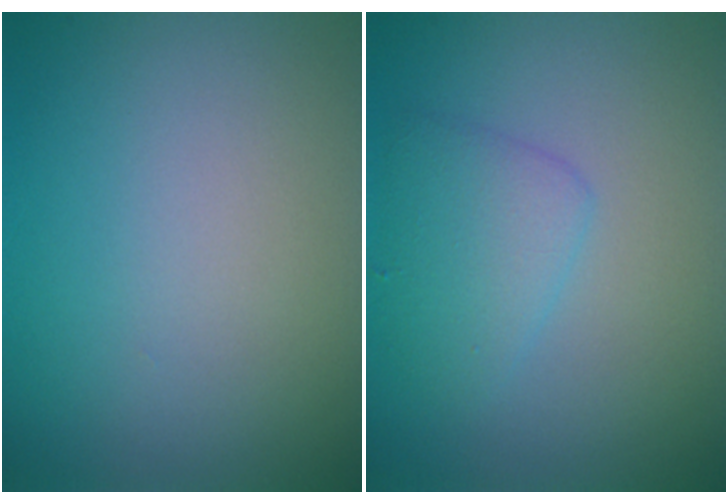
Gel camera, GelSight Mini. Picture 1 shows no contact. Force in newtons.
{"total": 2.5, "press": 2.5, "slide": 0.1}